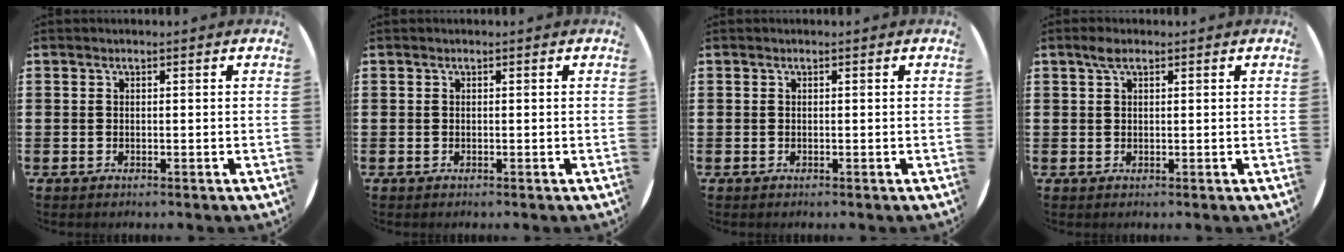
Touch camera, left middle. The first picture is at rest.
{"total": 0.0}
{"total": 0.0}
{"total": 1.7, "force": [1.0, 0.8, 1.1], "torque": [-0.017, 0.002, 0.016]}